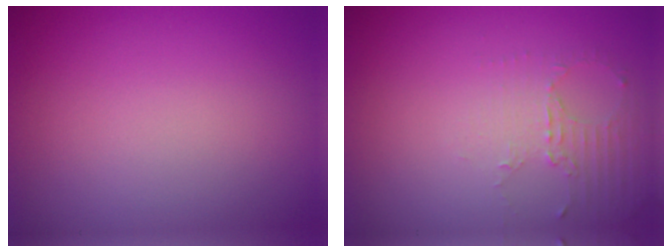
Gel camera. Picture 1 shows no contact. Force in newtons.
{"total": 2.2, "press": 1.7, "slide": 1.5}